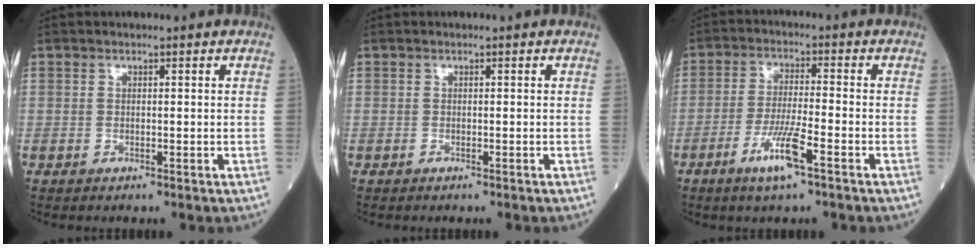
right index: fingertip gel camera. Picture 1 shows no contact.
{"total": 0.0}
{"total": 7.0, "force": [-3.7, 0.1, 5.9], "torque": [-0.118, -0.011, -0.070]}